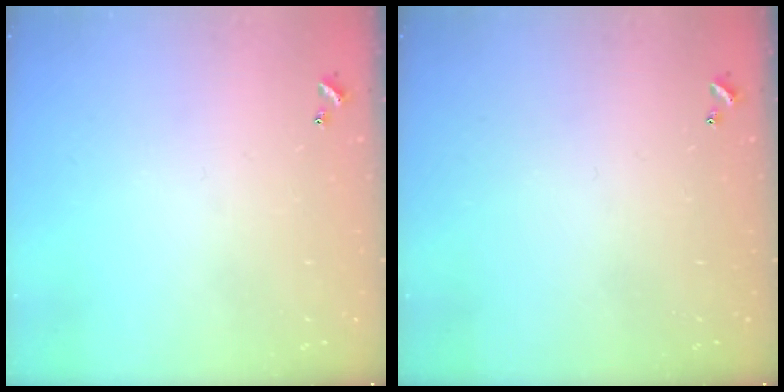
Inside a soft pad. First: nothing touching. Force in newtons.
{"total": 0.0}